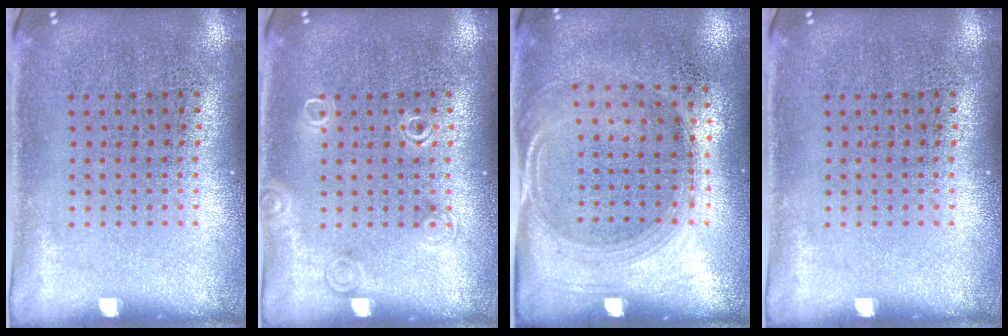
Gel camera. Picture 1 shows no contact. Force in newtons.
{"total": 1.2, "press": 1.2, "slide": 0.2}
{"total": 1.5, "press": 1.3, "slide": 0.7}
{"total": 0.0}